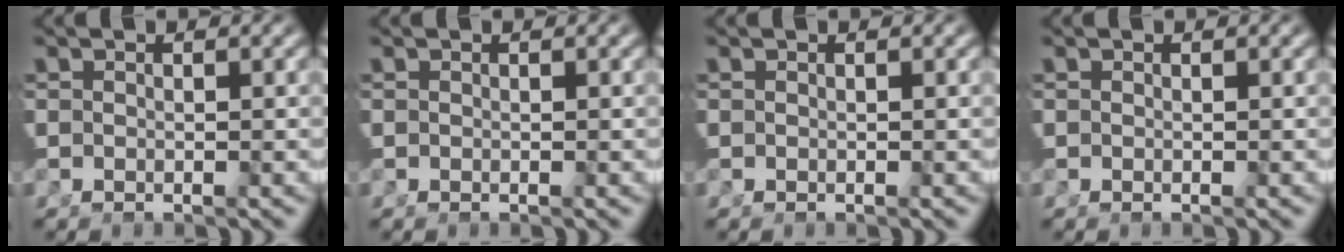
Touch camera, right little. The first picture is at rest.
{"total": 0.0}
{"total": 0.0}
{"total": 0.0}